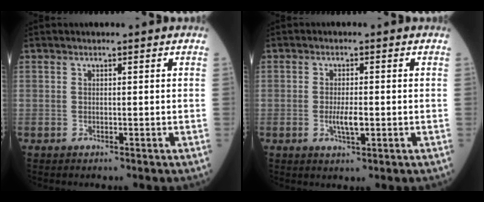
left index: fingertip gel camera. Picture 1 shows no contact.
{"total": 3.1, "force": [-0.6, 0.8, 3.0], "torque": [-0.061, -0.003, -0.010]}